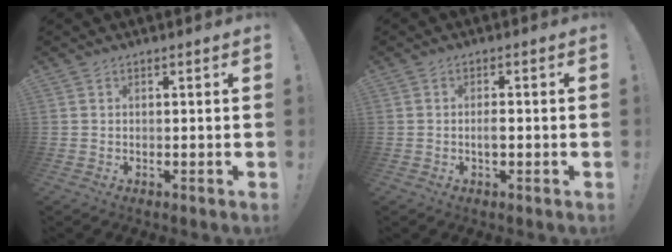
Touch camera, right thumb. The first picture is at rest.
{"total": 2.3, "force": [-0.8, 0.9, 2.0], "torque": [-0.035, 0.006, -0.015]}